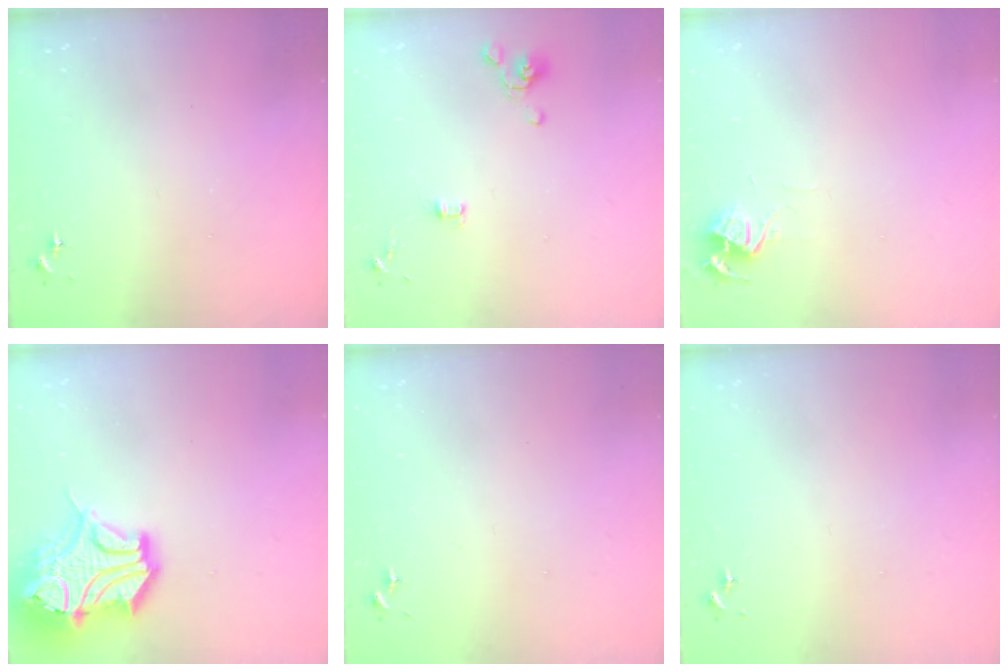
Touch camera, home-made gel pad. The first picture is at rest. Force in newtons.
{"total": 4.7, "press": 4.2, "slide": 2.2}
{"total": 6.0, "press": 6.0, "slide": 0.6}
{"total": 19.2, "press": 19.0, "slide": 3.0}
{"total": 0.0}
{"total": 0.0}